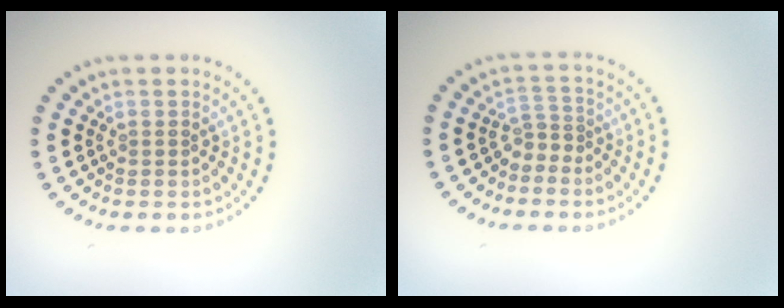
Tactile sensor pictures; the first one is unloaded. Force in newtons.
{"total": 1.7, "press": 1.1, "slide": 1.3}